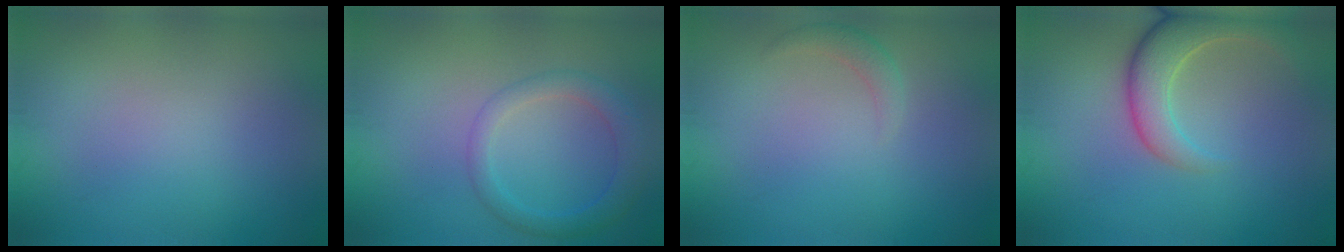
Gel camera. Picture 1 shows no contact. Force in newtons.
{"total": 3.0, "press": 3.0, "slide": 0.2}
{"total": 1.2, "press": 1.2, "slide": 0.2}
{"total": 5.4, "press": 5.3, "slide": 0.4}